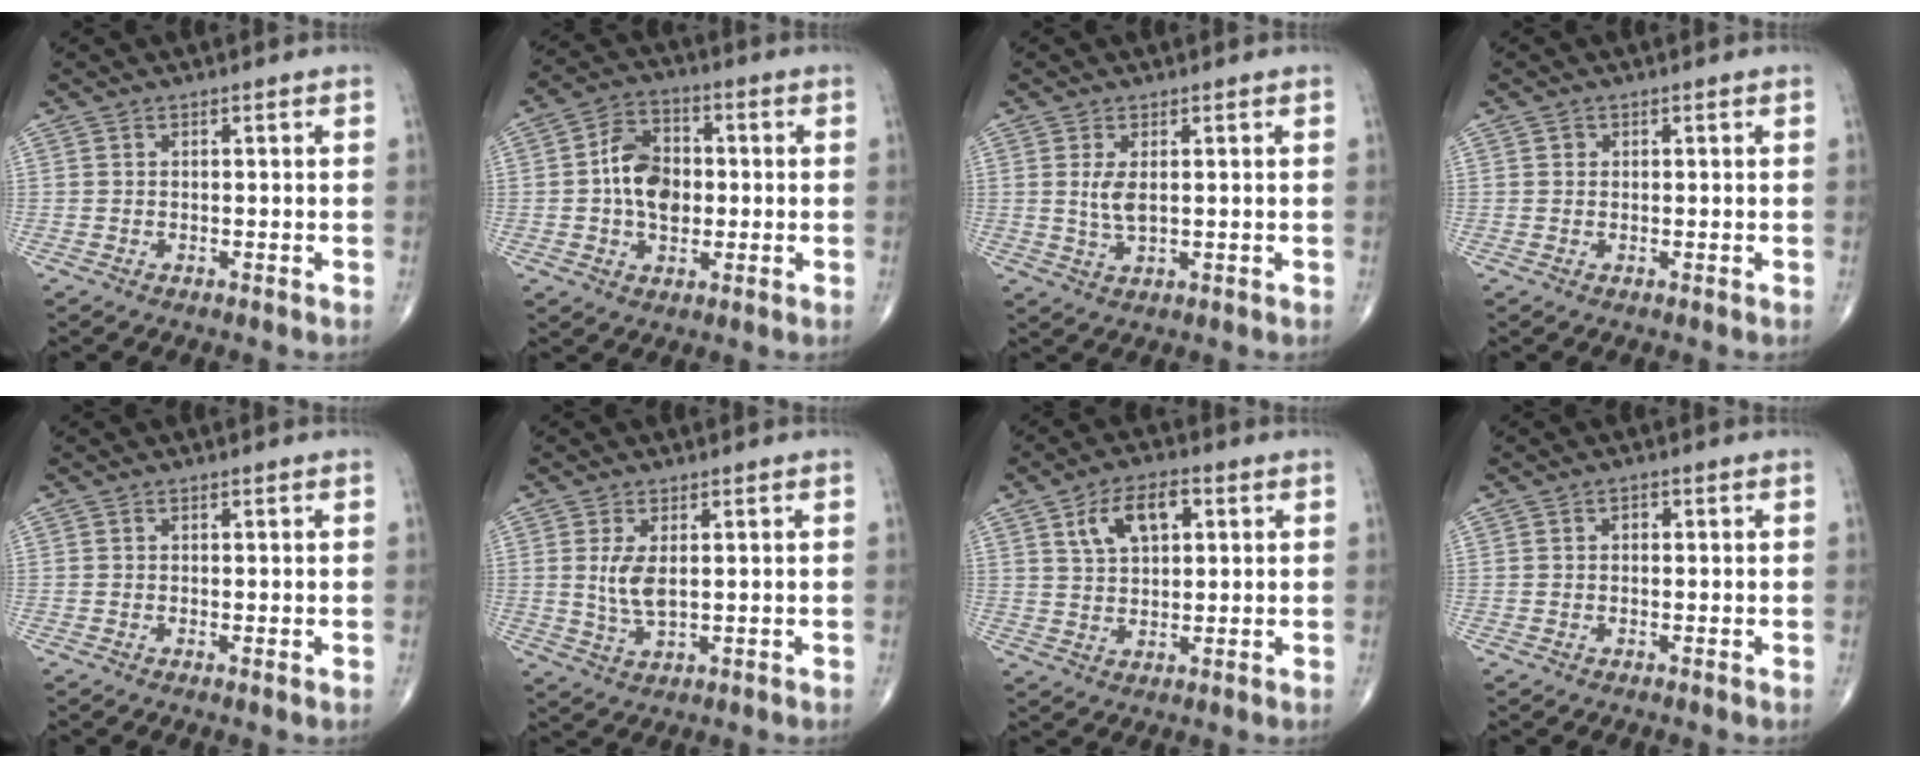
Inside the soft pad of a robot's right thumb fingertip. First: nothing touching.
{"total": 10.3, "force": [-0.1, 7.2, 7.3], "torque": [-0.103, 0.017, -0.009]}
{"total": 3.7, "force": [0.7, 1.6, 3.2], "torque": [-0.066, -0.010, 0.020]}
{"total": 0.8, "force": [0.2, 0.7, 0.2], "torque": [0.003, 0.001, 0.003]}
{"total": 0.5, "force": [-0.1, 0.1, 0.5], "torque": [-0.009, -0.003, -0.004]}
{"total": 5.1, "force": [0.9, 2.3, 4.4], "torque": [-0.089, -0.012, 0.025]}
{"total": 8.8, "force": [3.3, 4.8, 6.6], "torque": [-0.102, 0.000, 0.057]}
{"total": 1.0, "force": [0.2, 0.8, 0.7], "torque": [-0.003, 0.003, 0.000]}